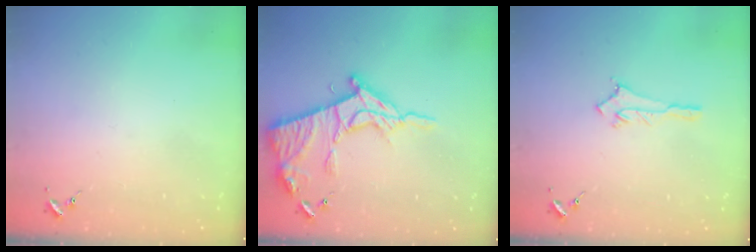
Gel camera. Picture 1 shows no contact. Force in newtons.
{"total": 16.8, "press": 16.8, "slide": 1.3}
{"total": 2.8, "press": 2.8, "slide": 0.3}